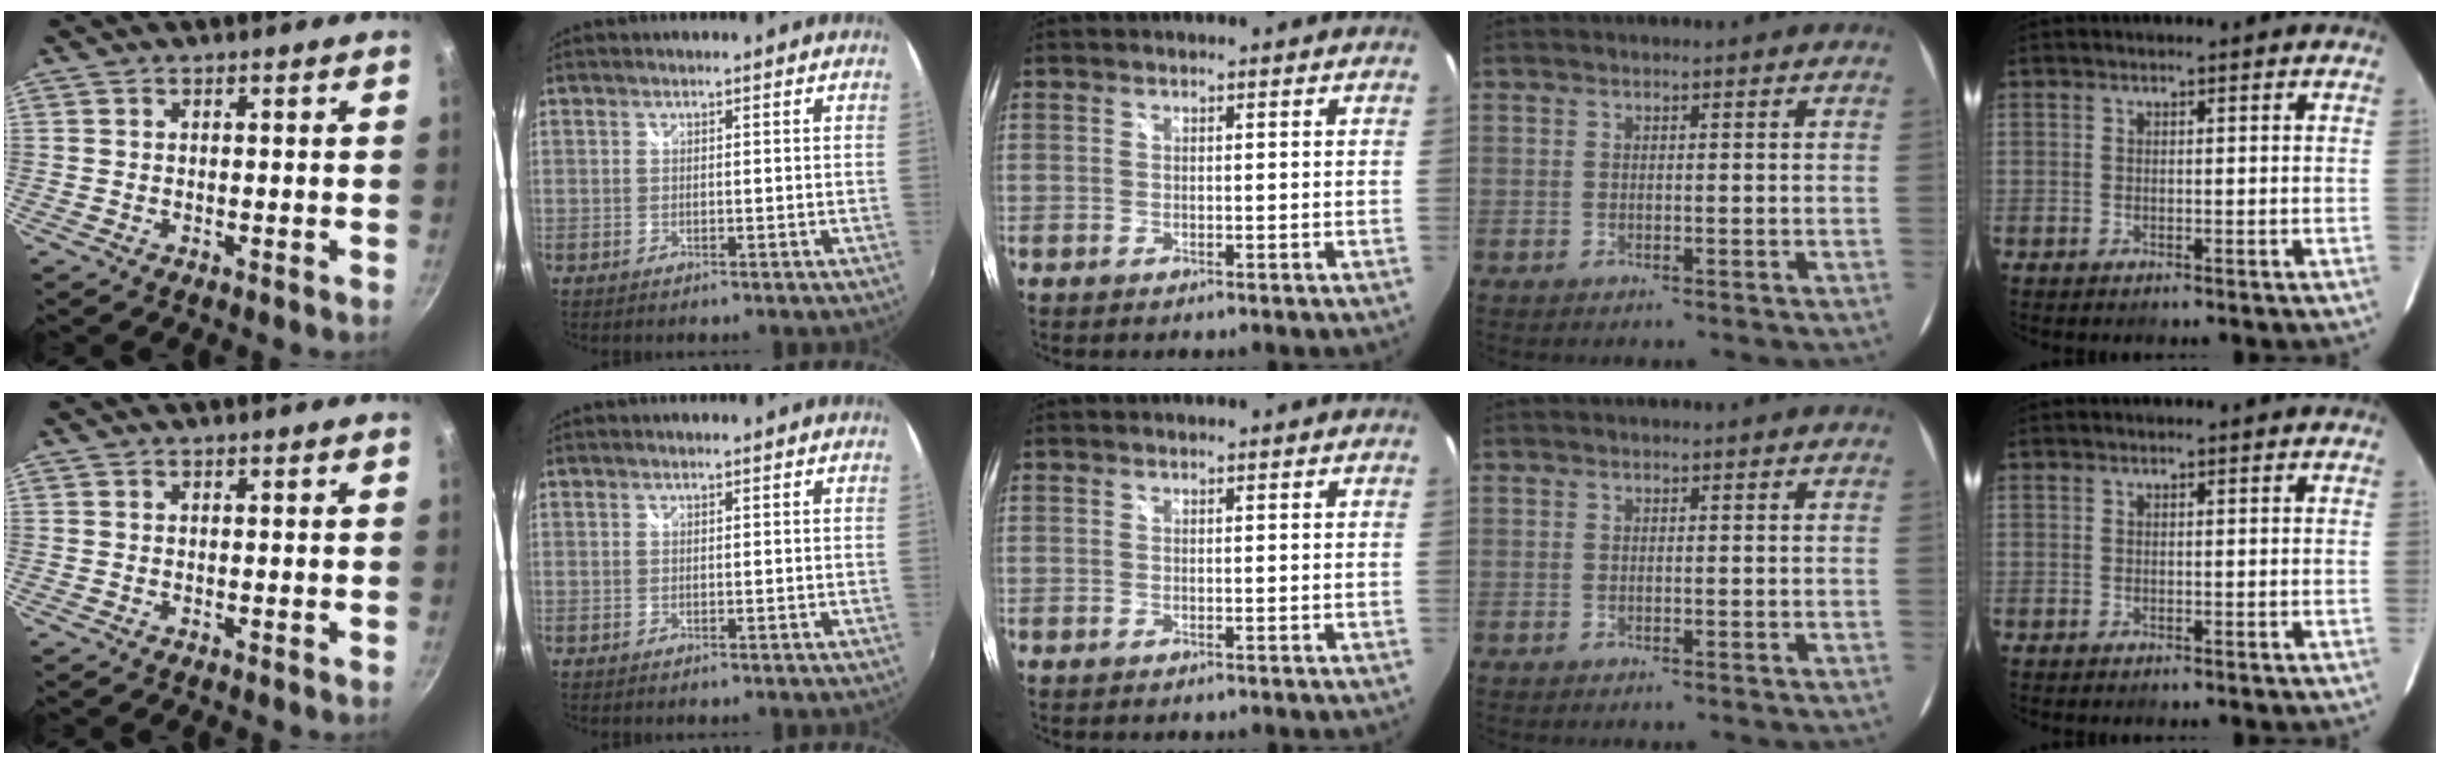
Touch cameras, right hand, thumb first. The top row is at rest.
{}